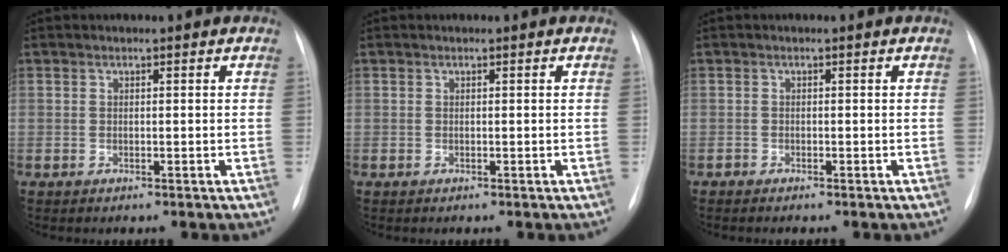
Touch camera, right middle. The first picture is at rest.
{"total": 0.0}
{"total": 0.7, "force": [-0.7, 0.0, 0.3], "torque": [-0.006, -0.003, -0.011]}